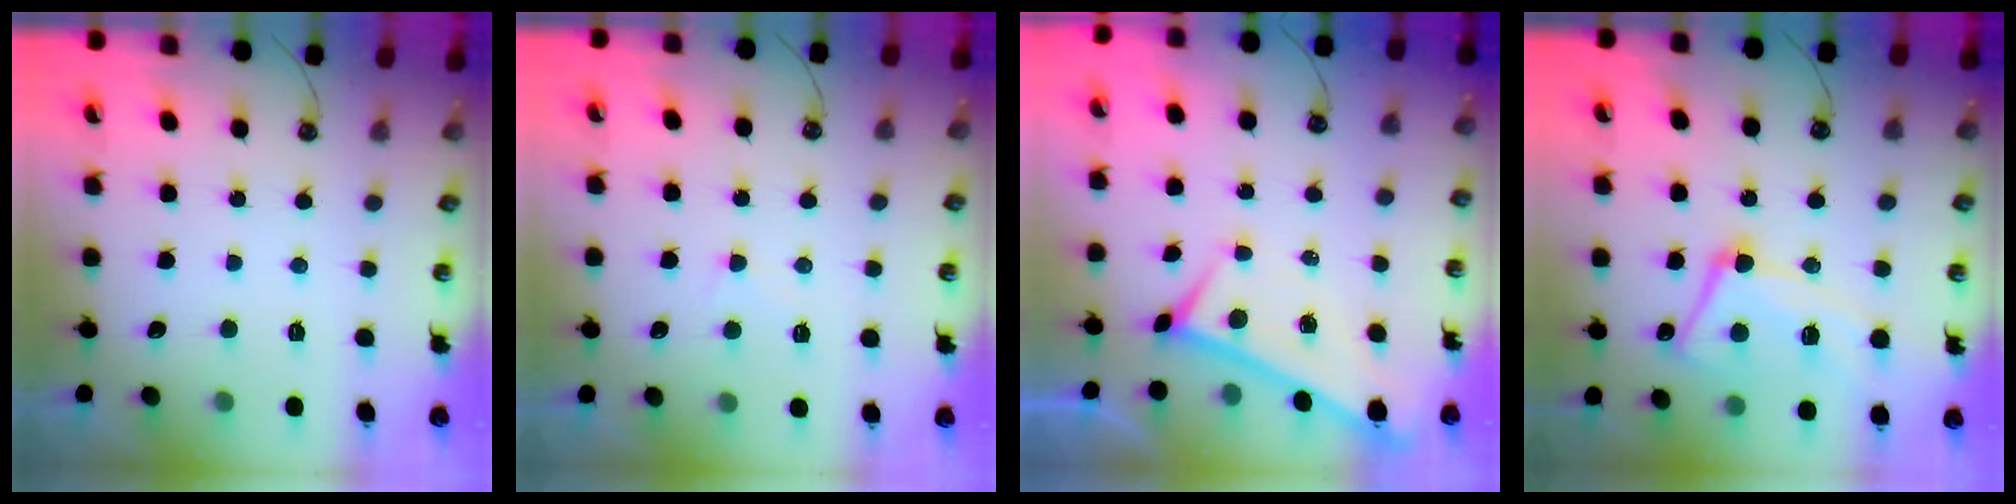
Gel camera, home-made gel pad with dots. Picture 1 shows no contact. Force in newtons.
{"total": 1.3, "press": 1.2, "slide": 0.5}
{"total": 0.0}
{"total": 11.5, "press": 11.4, "slide": 1.5}